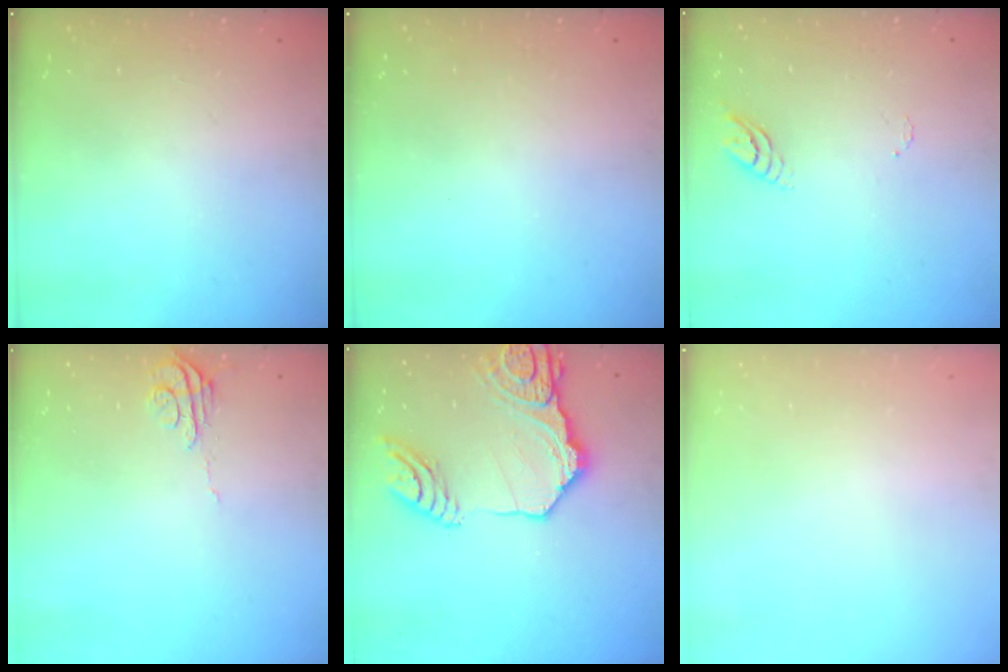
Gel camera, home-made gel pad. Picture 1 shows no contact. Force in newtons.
{"total": 0.0}
{"total": 3.9, "press": 3.9, "slide": 0.3}
{"total": 6.8, "press": 6.8, "slide": 0.5}
{"total": 19.8, "press": 19.7, "slide": 2.3}
{"total": 0.0}